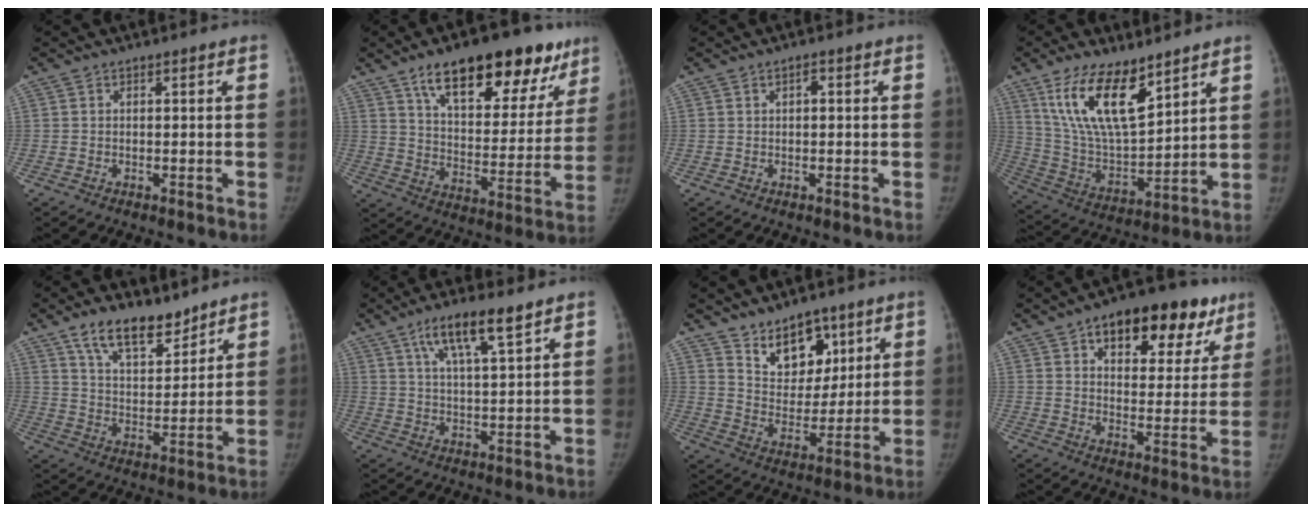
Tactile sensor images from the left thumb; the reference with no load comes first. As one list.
[{"total": 24.3, "force": [15.1, 10.8, 15.8], "torque": [-0.172, -0.037, 0.227]}, {"total": 1.1, "force": [0.3, 0.6, 0.9], "torque": [-0.012, 0.003, 0.002]}, {"total": 17.1, "force": [10.2, 6.9, 11.9], "torque": [-0.194, -0.053, 0.207]}, {"total": 11.7, "force": [8.5, 5.2, 6.0], "torque": [-0.068, -0.060, 0.155]}, {"total": 9.8, "force": [5.8, 2.0, 7.5], "torque": [-0.126, -0.021, 0.105]}, {"total": 11.8, "force": [7.7, 7.3, 5.3], "torque": [-0.044, -0.054, 0.139]}, {"total": 19.6, "force": [10.9, 10.3, 12.7], "torque": [-0.116, -0.018, 0.152]}]